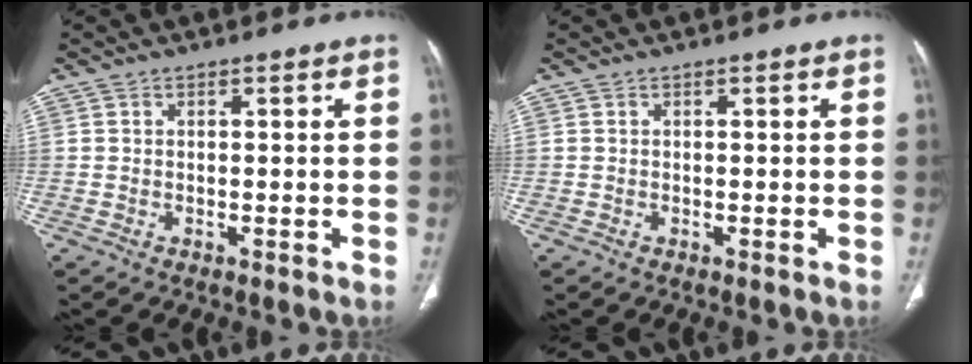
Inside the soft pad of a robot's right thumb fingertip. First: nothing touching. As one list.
[{"total": 0.0}]